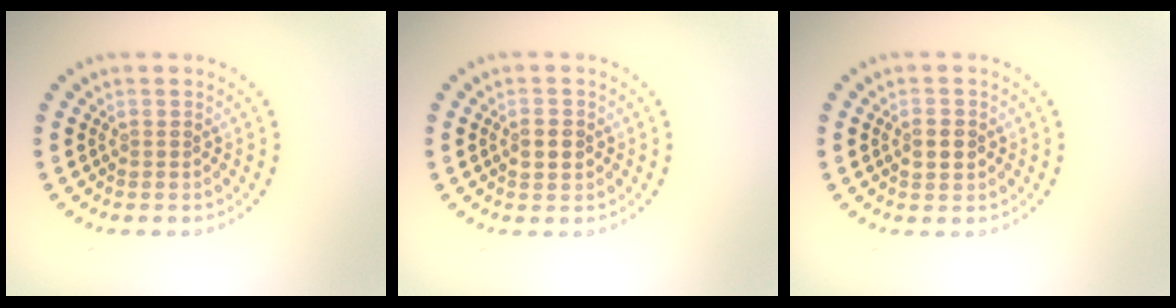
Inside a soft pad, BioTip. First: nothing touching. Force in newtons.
{"total": 2.2, "press": 2.1, "slide": 0.1}
{"total": 2.3, "press": 2.2, "slide": 0.1}